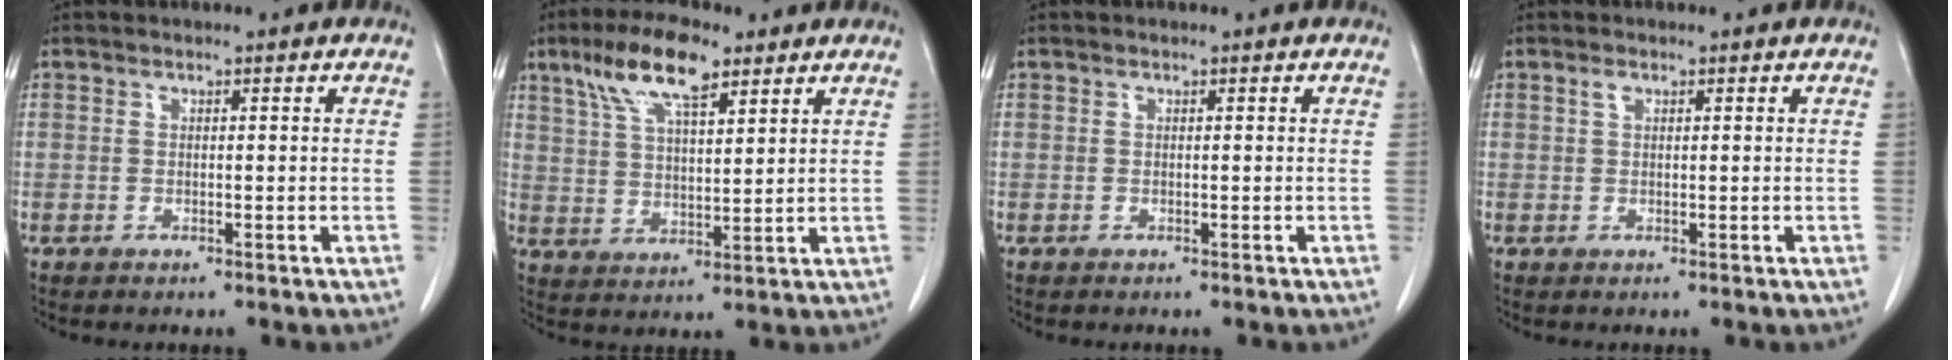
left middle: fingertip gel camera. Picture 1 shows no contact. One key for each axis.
{"total": 10.4, "fx": 6.5, "fy": 3.0, "fz": 7.6, "tx": -0.152, "ty": 0.018, "tz": 0.122}
{"total": 0.0}
{"total": 1.6, "fx": 0.9, "fy": 0.7, "fz": 1.1, "tx": -0.026, "ty": 0.006, "tz": 0.019}